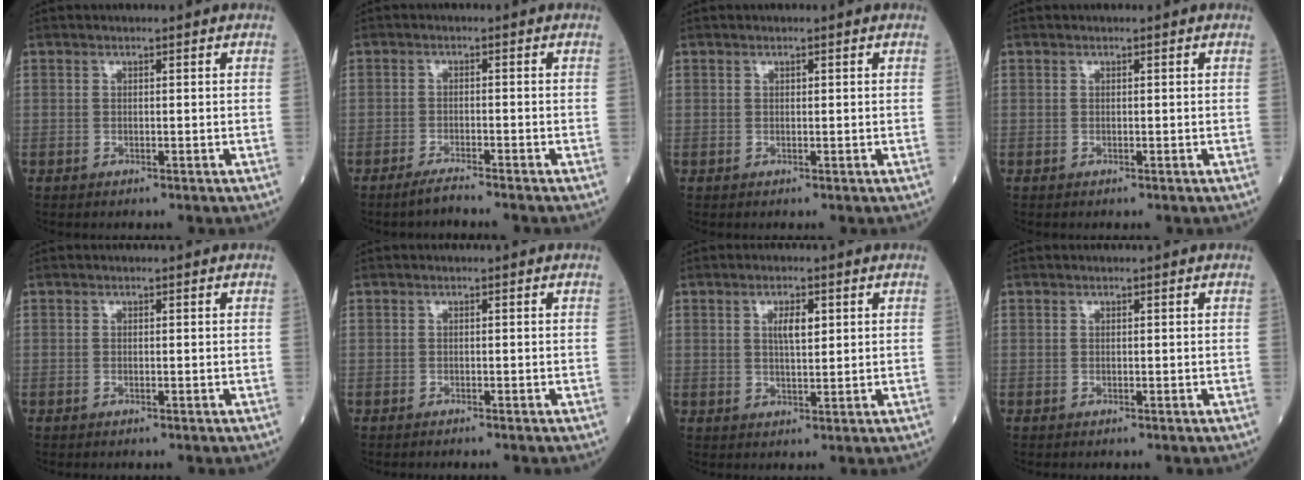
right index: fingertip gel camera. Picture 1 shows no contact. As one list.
[{"total": 2.7, "force": [-2.5, -0.5, 1.0], "torque": [-0.027, -0.006, -0.048]}, {"total": 0.0}, {"total": 0.0}, {"total": 0.0}, {"total": 1.0, "force": [-1.0, -0.1, 0.4], "torque": [-0.004, 0.002, -0.013]}, {"total": 3.6, "force": [1.2, 1.1, 3.2], "torque": [-0.055, 0.001, 0.021]}, {"total": 0.0}]